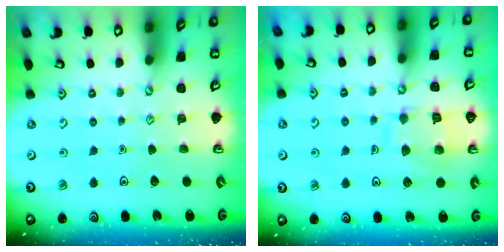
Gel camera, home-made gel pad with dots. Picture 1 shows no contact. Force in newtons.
{"total": 11.7, "press": 11.6, "slide": 1.3}